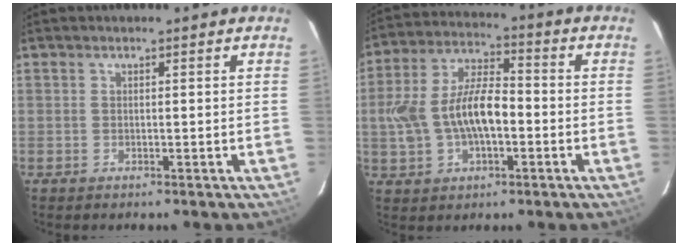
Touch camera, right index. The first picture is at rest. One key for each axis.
{"total": 13.4, "fx": -2.1, "fy": 6.9, "fz": 11.3, "tx": -0.237, "ty": 0.015, "tz": -0.034}